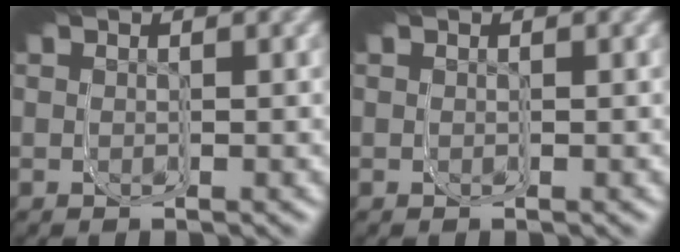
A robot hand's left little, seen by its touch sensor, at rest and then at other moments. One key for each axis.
{"total": 0.0}